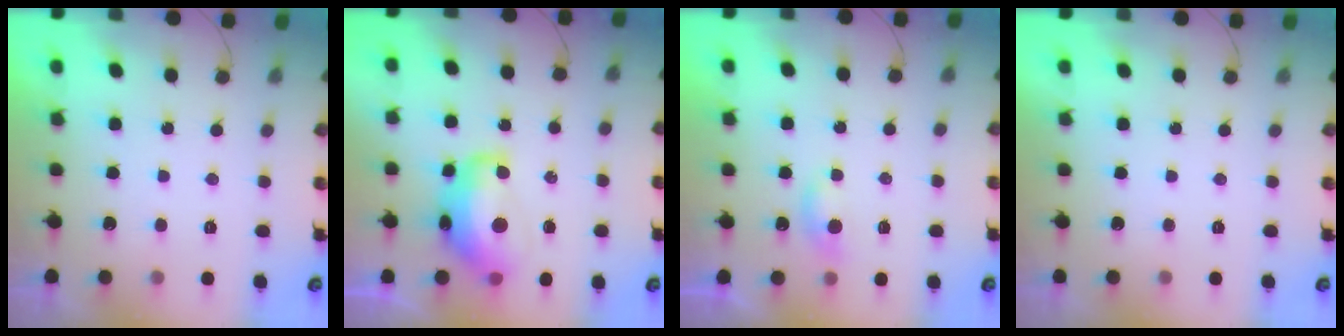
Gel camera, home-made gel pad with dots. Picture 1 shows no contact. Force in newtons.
{"total": 13.7, "press": 13.6, "slide": 1.2}
{"total": 5.4, "press": 5.4, "slide": 0.6}
{"total": 0.0}